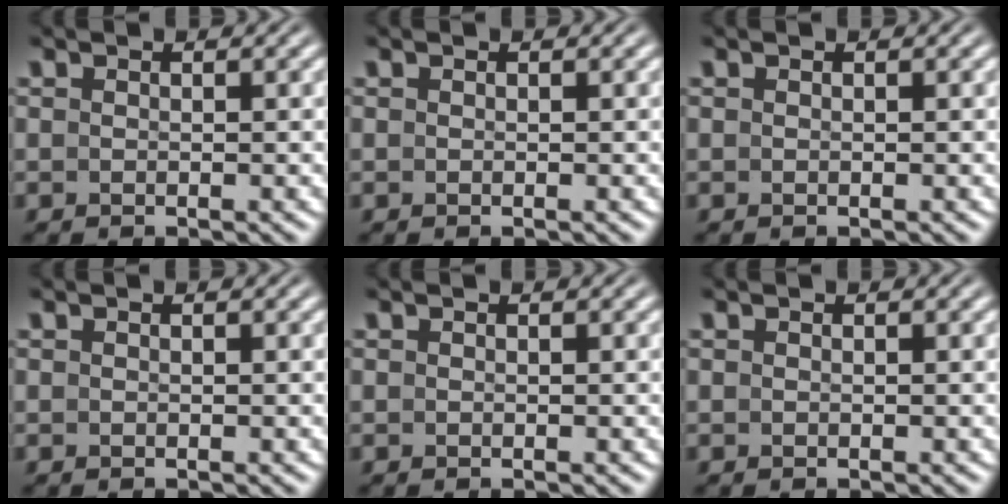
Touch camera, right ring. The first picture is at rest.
{"total": 0.0}
{"total": 0.0}
{"total": 0.0}
{"total": 0.0}
{"total": 0.0}